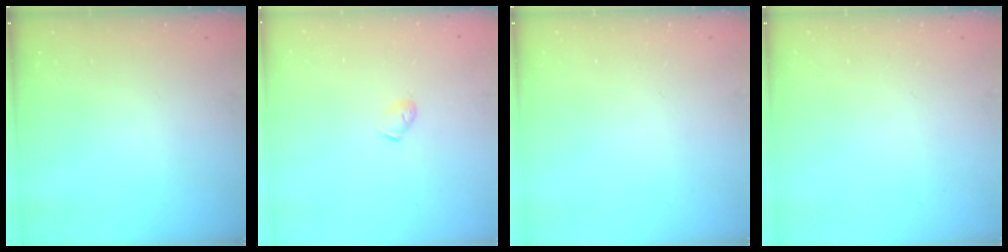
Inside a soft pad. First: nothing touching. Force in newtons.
{"total": 4.0, "press": 3.9, "slide": 1.0}
{"total": 0.0}
{"total": 0.0}